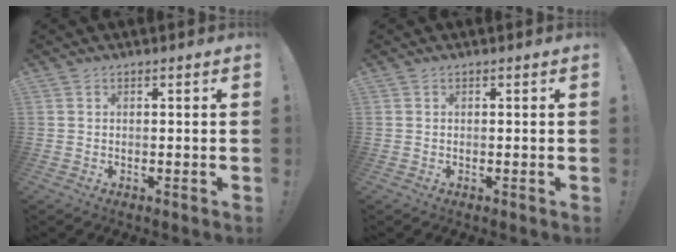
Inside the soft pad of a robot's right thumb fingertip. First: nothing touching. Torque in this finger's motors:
{"motor_torque": [-0.14, -0.07, 0.32, -0.21, 0.04]}